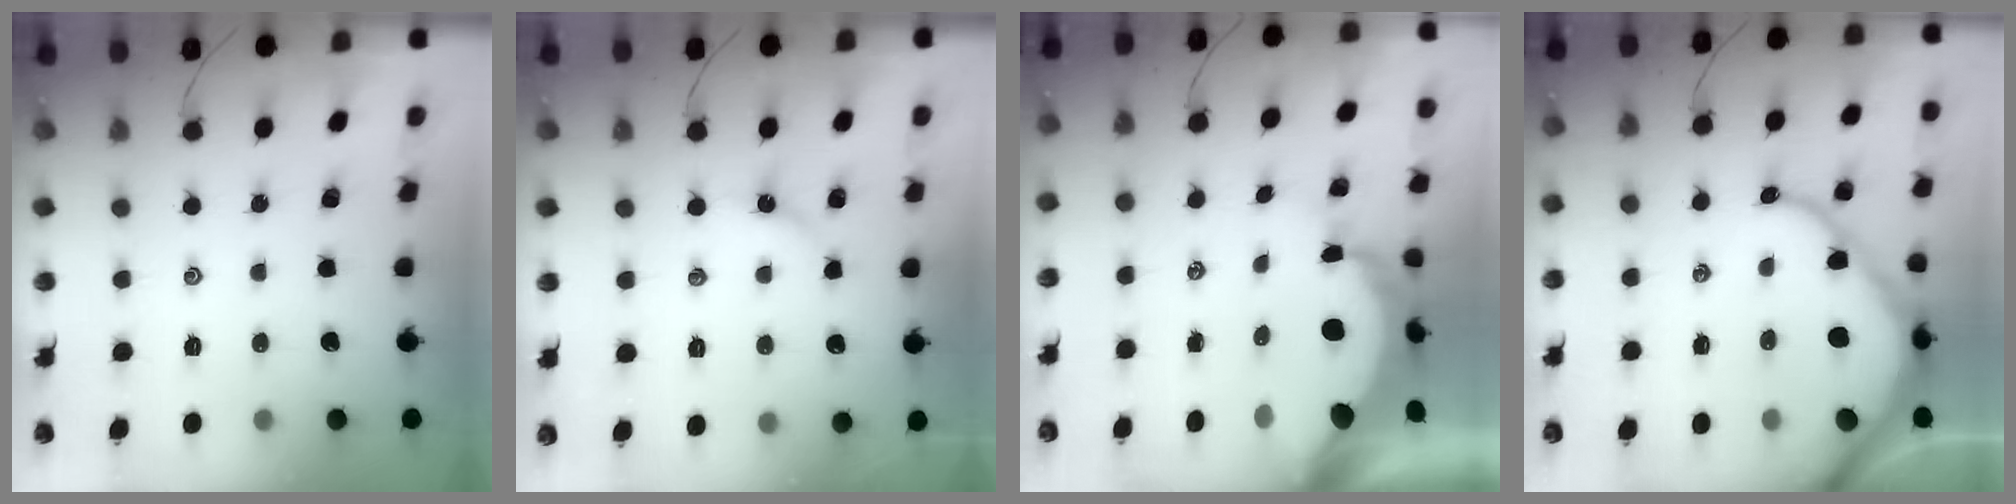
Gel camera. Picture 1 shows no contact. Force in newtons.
{"total": 2.6, "press": 2.6, "slide": 0.3}
{"total": 14.0, "press": 14.0, "slide": 1.2}
{"total": 12.8, "press": 12.8, "slide": 1.1}